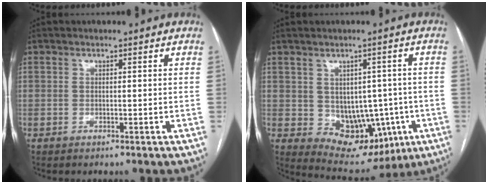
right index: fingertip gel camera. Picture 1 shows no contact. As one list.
[{"total": 10.1, "force": [-1.7, 7.1, 7.0], "torque": [-0.081, 0.017, 0.004]}]